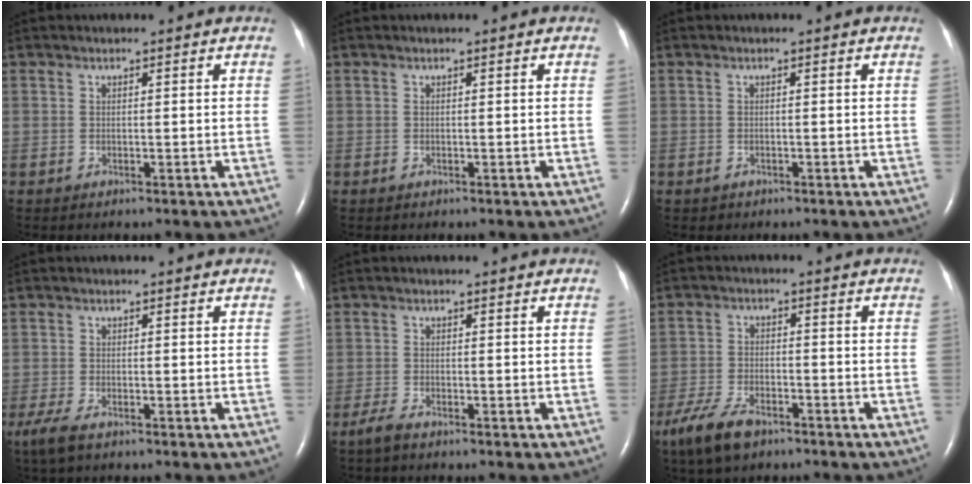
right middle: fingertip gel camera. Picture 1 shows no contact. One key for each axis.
{"total": 0.0}
{"total": 0.6, "fx": -0.4, "fy": 0.5, "fz": 0.0, "tx": -0.007, "ty": 0.002, "tz": -0.006}
{"total": 4.6, "fx": -3.1, "fy": 1.5, "fz": 3.1, "tx": -0.071, "ty": -0.014, "tz": -0.054}
{"total": 2.1, "fx": -1.7, "fy": 0.4, "fz": 1.3, "tx": -0.038, "ty": -0.006, "tz": -0.034}
{"total": 7.8, "fx": -5.5, "fy": 3.1, "fz": 4.6, "tx": -0.103, "ty": -0.012, "tz": -0.102}